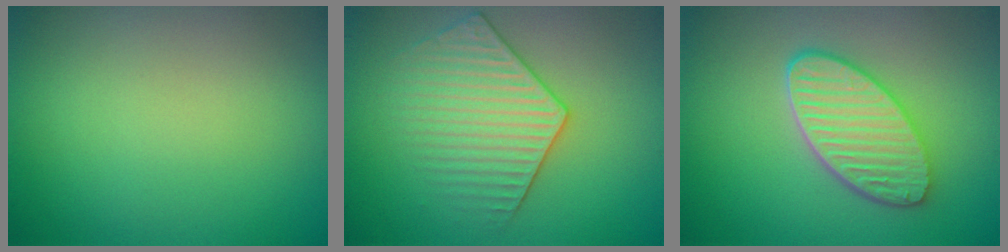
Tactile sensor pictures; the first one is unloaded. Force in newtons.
{"total": 3.5, "press": 3.4, "slide": 0.7}
{"total": 5.3, "press": 4.3, "slide": 3.1}